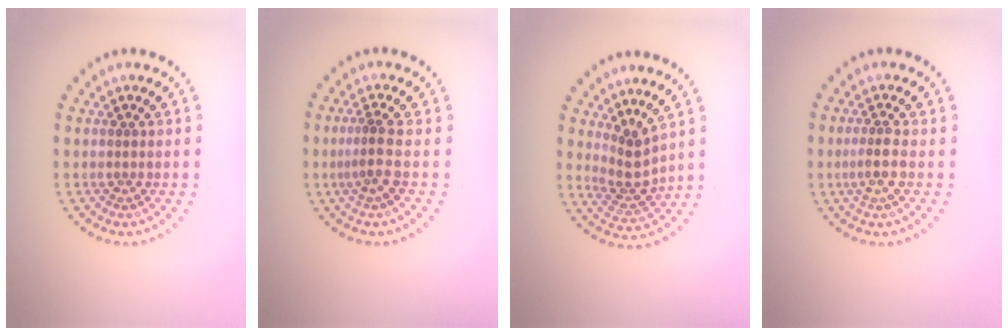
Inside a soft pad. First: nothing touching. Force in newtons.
{"total": 2.0, "press": 1.3, "slide": 1.6}
{"total": 2.6, "press": 1.9, "slide": 1.8}
{"total": 1.9, "press": 1.6, "slide": 1.0}